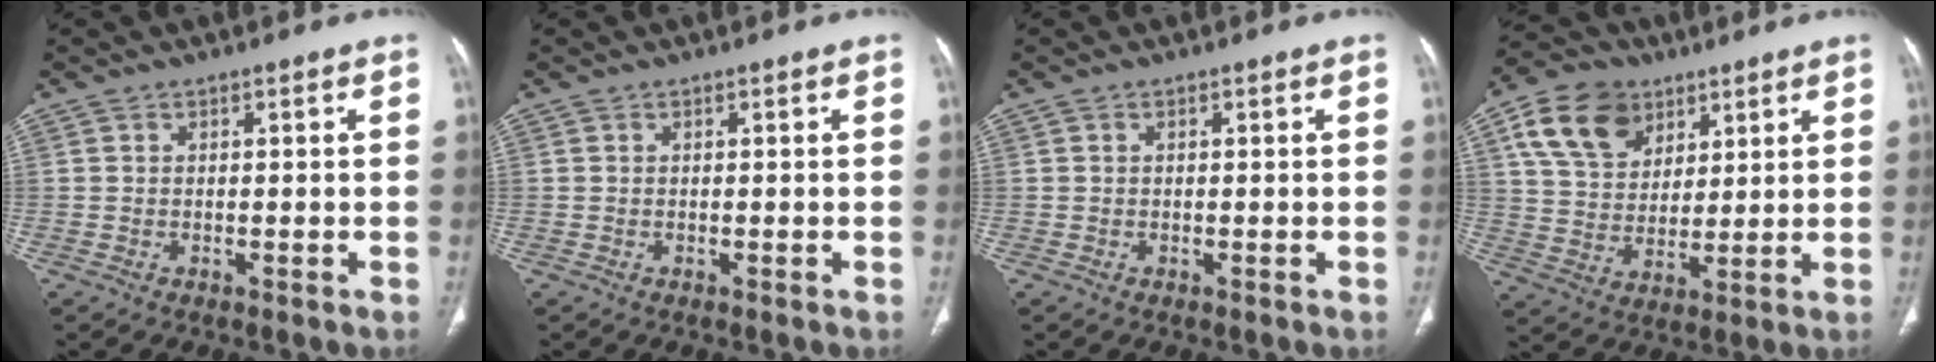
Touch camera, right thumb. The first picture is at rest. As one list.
[{"total": 0.0}, {"total": 0.0}, {"total": 14.5, "force": [6.9, 10.4, 7.3], "torque": [-0.118, -0.012, 0.131]}]